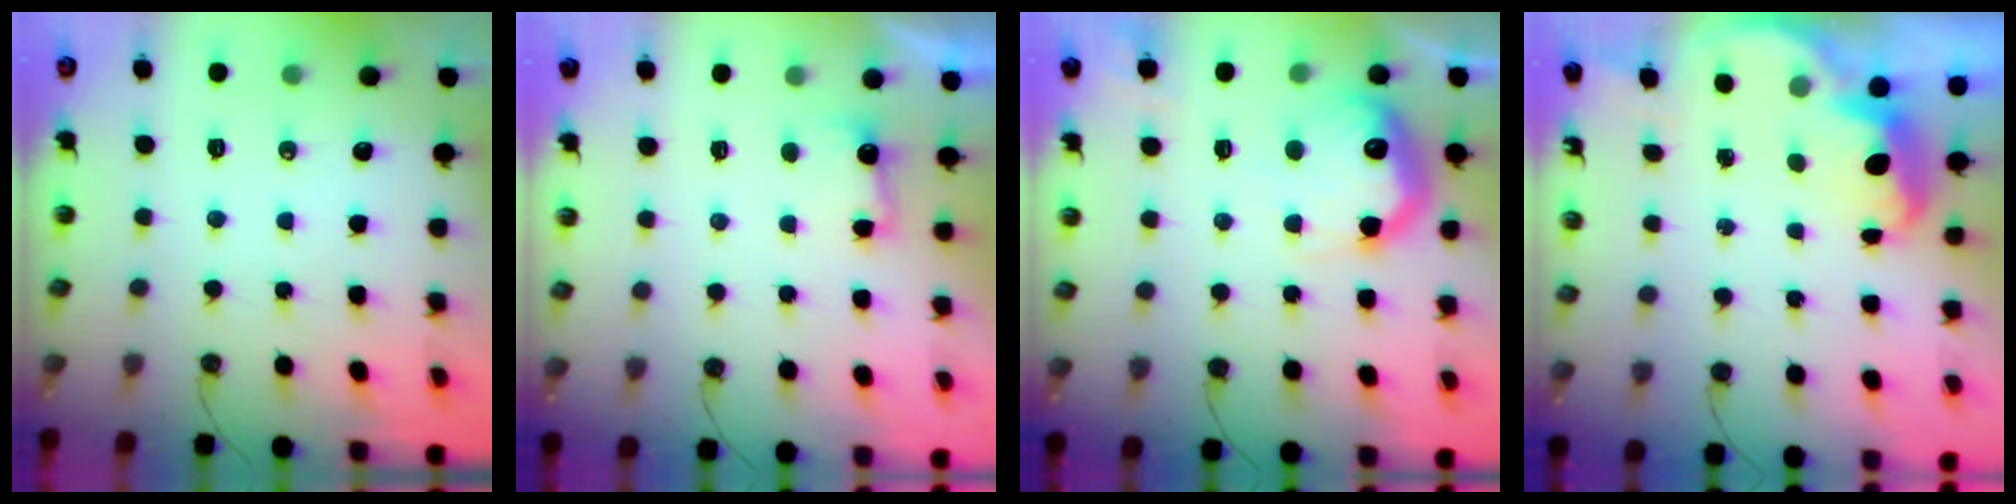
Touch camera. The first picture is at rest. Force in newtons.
{"total": 2.9, "press": 2.7, "slide": 1.0}
{"total": 15.0, "press": 15.0, "slide": 0.4}
{"total": 3.5, "press": 3.5, "slide": 0.7}